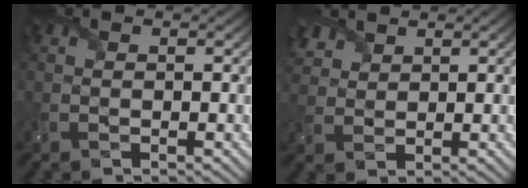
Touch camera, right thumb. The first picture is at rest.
{"total": 3.5, "force": [2.6, 2.0, 1.0], "torque": [-0.036, 0.006, 0.057]}